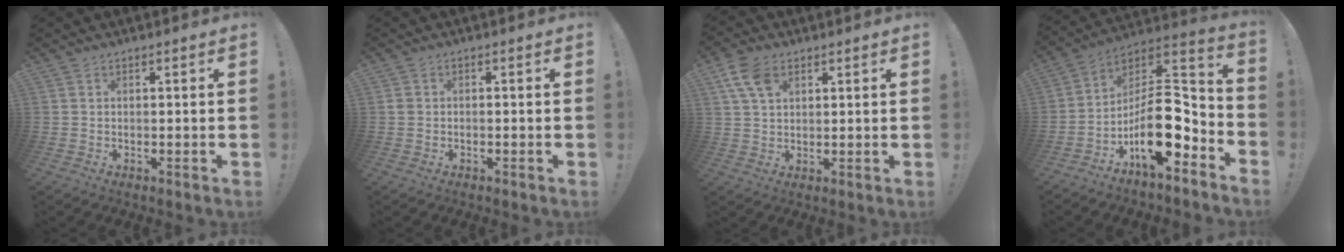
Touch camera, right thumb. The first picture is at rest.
{"total": 1.3, "force": [-0.9, 0.7, 0.5], "torque": [-0.016, 0.007, -0.015]}
{"total": 8.5, "force": [3.8, 5.5, 5.2], "torque": [-0.094, 0.000, 0.078]}
{"total": 18.3, "force": [-5.9, 8.5, 15.1], "torque": [-0.259, 0.025, -0.090]}